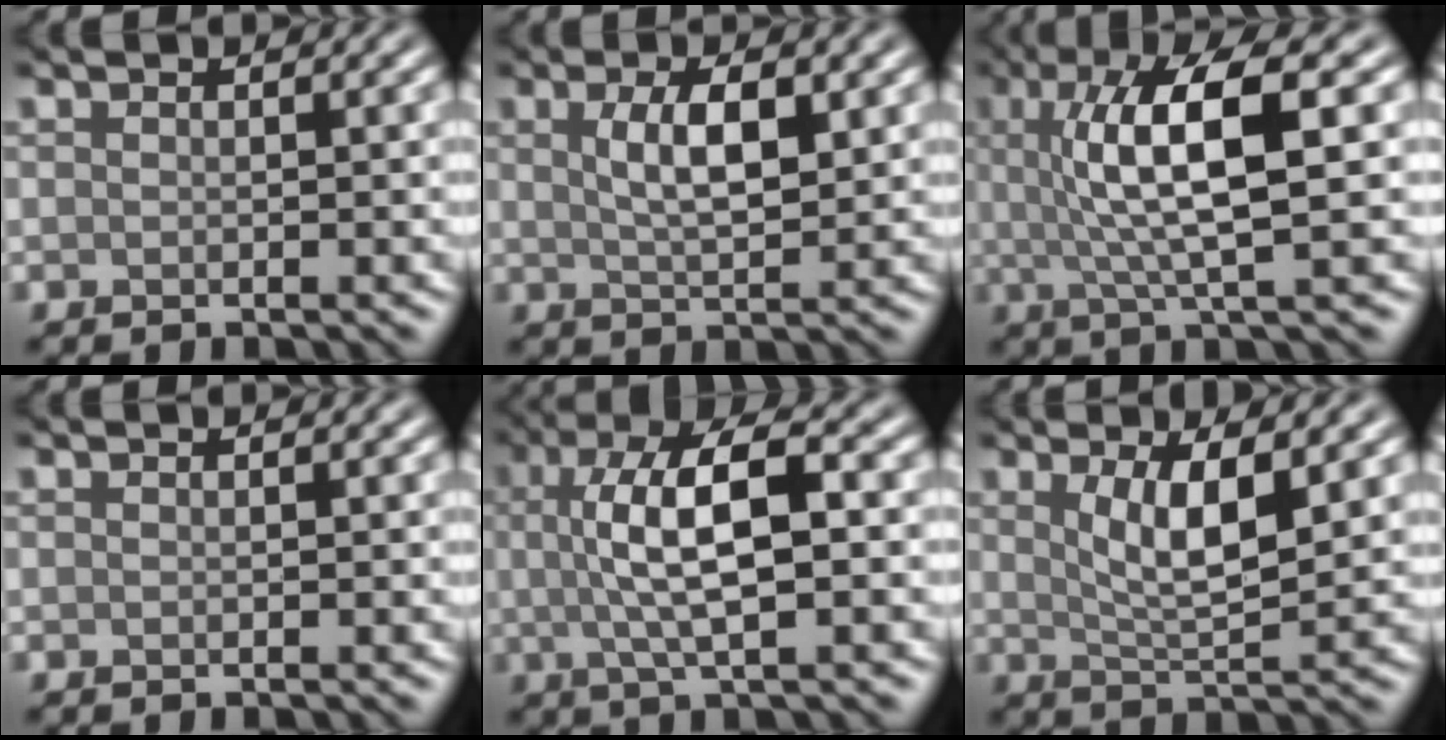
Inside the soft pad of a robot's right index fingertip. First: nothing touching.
{"total": 4.1, "force": [1.1, 1.4, 3.7], "torque": [-0.074, 0.001, 0.023]}
{"total": 8.1, "force": [1.4, 1.9, 7.8], "torque": [-0.133, 0.004, 0.026]}
{"total": 0.0}
{"total": 7.5, "force": [0.8, 2.3, 7.1], "torque": [-0.133, 0.009, 0.011]}
{"total": 4.8, "force": [1.6, 1.3, 4.4], "torque": [-0.081, -0.009, 0.031]}